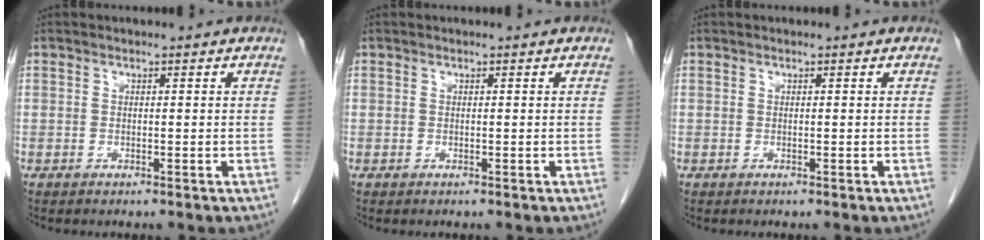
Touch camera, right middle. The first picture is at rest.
{"total": 0.0}
{"total": 0.0}